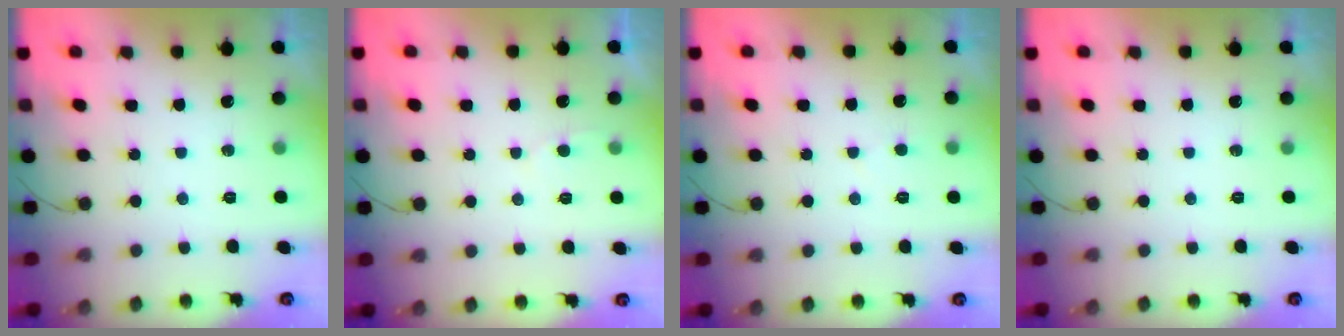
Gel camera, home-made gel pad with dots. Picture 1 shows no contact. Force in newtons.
{"total": 2.2, "press": 2.2, "slide": 0.2}
{"total": 2.3, "press": 2.3, "slide": 0.3}
{"total": 0.0}